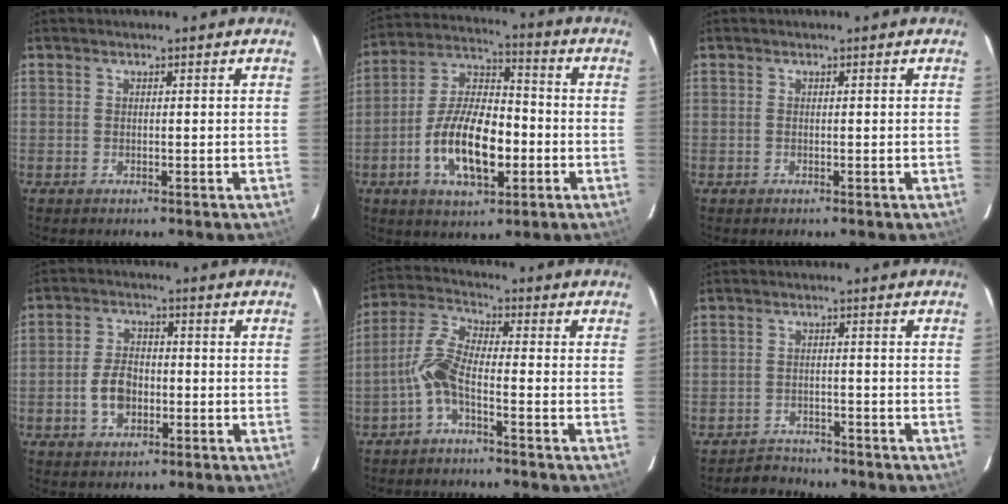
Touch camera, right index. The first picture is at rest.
{"total": 15.5, "force": [-4.4, 7.1, 13.0], "torque": [-0.252, 0.008, -0.074]}
{"total": 0.0}
{"total": 6.4, "force": [-1.7, 4.3, 4.4], "torque": [-0.089, 0.011, -0.025]}
{"total": 6.4, "force": [-2.8, 1.7, 5.5], "torque": [-0.132, 0.015, -0.061]}
{"total": 3.8, "force": [-3.5, 1.6, -0.3], "torque": [-0.002, 0.011, -0.057]}